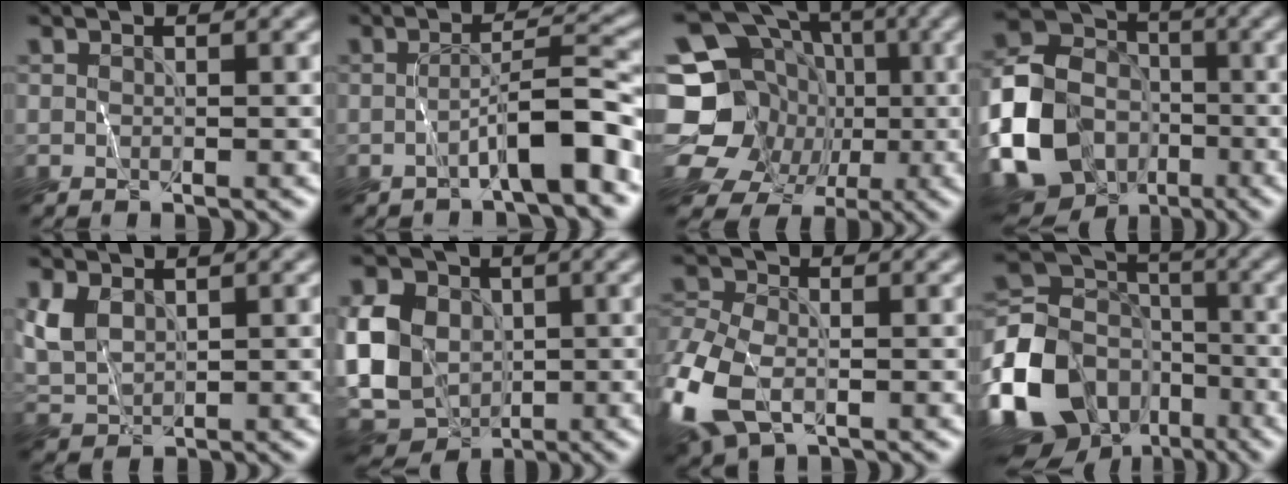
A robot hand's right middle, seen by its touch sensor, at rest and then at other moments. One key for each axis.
{"total": 4.8, "fx": -2.4, "fy": 0.6, "fz": 4.1, "tx": -0.063, "ty": 0.021, "tz": -0.044}
{"total": 20.2, "fx": -3.2, "fy": 18.7, "fz": 7.0, "tx": -0.181, "ty": -0.003, "tz": -0.084}
{"total": 12.0, "fx": -4.1, "fy": 9.5, "fz": 6.2, "tx": -0.136, "ty": -0.018, "tz": -0.088}
{"total": 3.7, "fx": 1.2, "fy": 2.5, "fz": 2.4, "tx": -0.068, "ty": -0.001, "tz": 0.028}
{"total": 10.6, "fx": -0.4, "fy": 8.1, "fz": 6.9, "tx": -0.152, "ty": -0.003, "tz": -0.015}
{"total": 8.6, "fx": -3.2, "fy": 5.3, "fz": 6.0, "tx": -0.157, "ty": -0.009, "tz": -0.067}
{"total": 14.1, "fx": -6.3, "fy": 10.7, "fz": 6.7, "tx": -0.171, "ty": -0.011, "tz": -0.127}